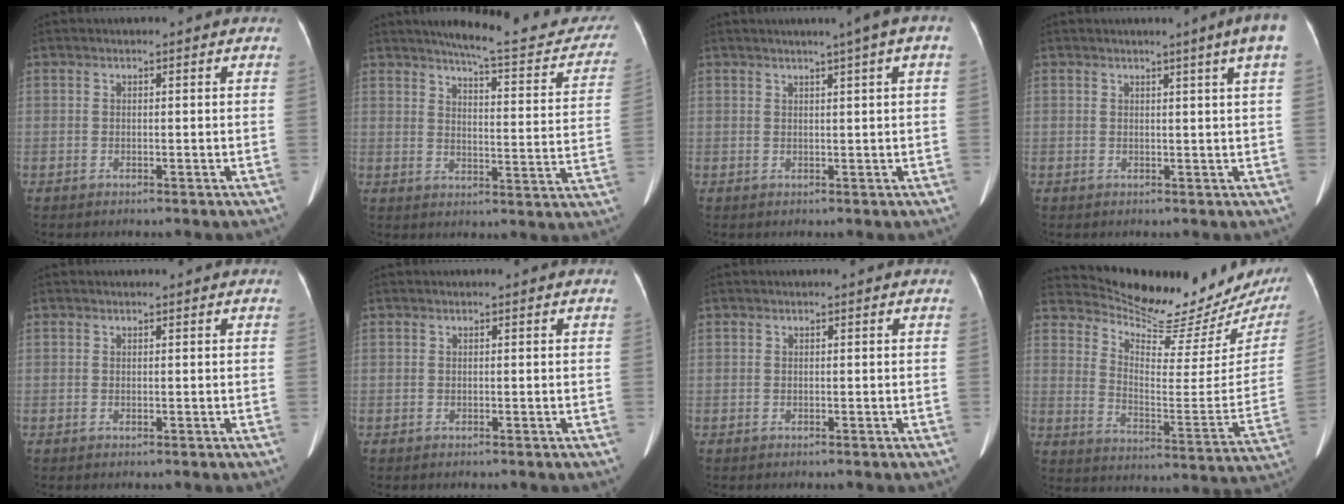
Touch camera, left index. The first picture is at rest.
{"total": 17.8, "force": [15.9, 2.8, 7.3], "torque": [-0.076, -0.038, 0.184]}
{"total": 4.0, "force": [2.1, -0.6, 3.3], "torque": [-0.046, 0.012, 0.028]}
{"total": 3.8, "force": [2.3, -0.8, 3.0], "torque": [-0.042, -0.005, 0.023]}
{"total": 0.5, "force": [0.4, 0.2, 0.2], "torque": [-0.008, 0.002, 0.009]}
{"total": 0.0}
{"total": 0.0}
{"total": 21.2, "force": [19.3, 3.2, 8.0], "torque": [-0.126, -0.073, 0.262]}